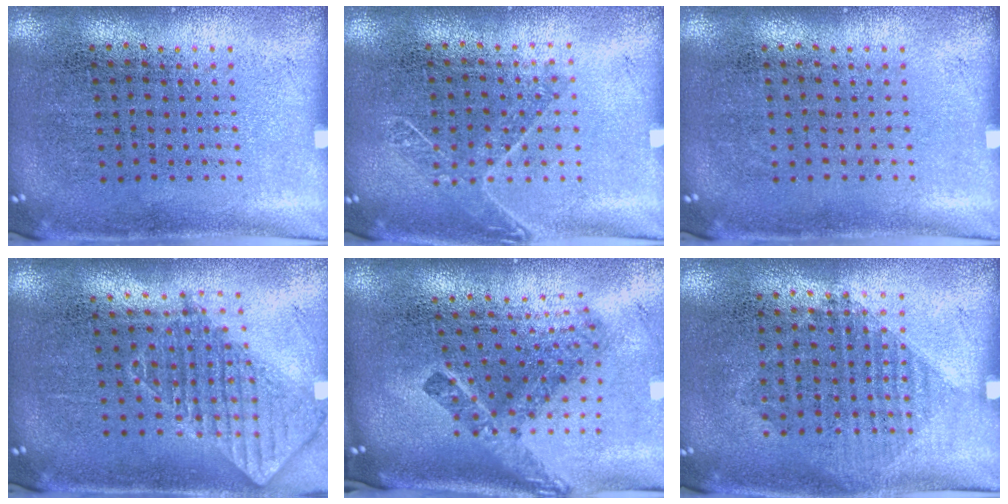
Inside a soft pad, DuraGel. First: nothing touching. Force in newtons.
{"total": 1.2, "press": 1.0, "slide": 0.6}
{"total": 0.0}
{"total": 1.0, "press": 0.9, "slide": 0.3}
{"total": 2.4, "press": 1.5, "slide": 1.9}
{"total": 1.0, "press": 0.9, "slide": 0.4}